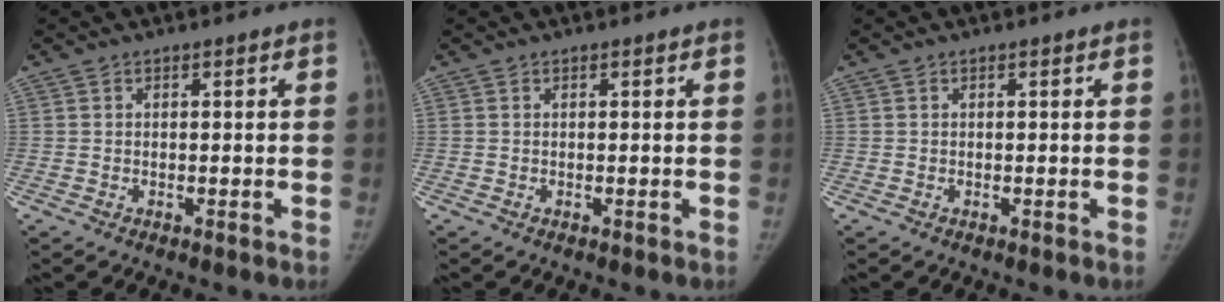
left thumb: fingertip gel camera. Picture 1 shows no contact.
{"total": 0.0}
{"total": 0.0}